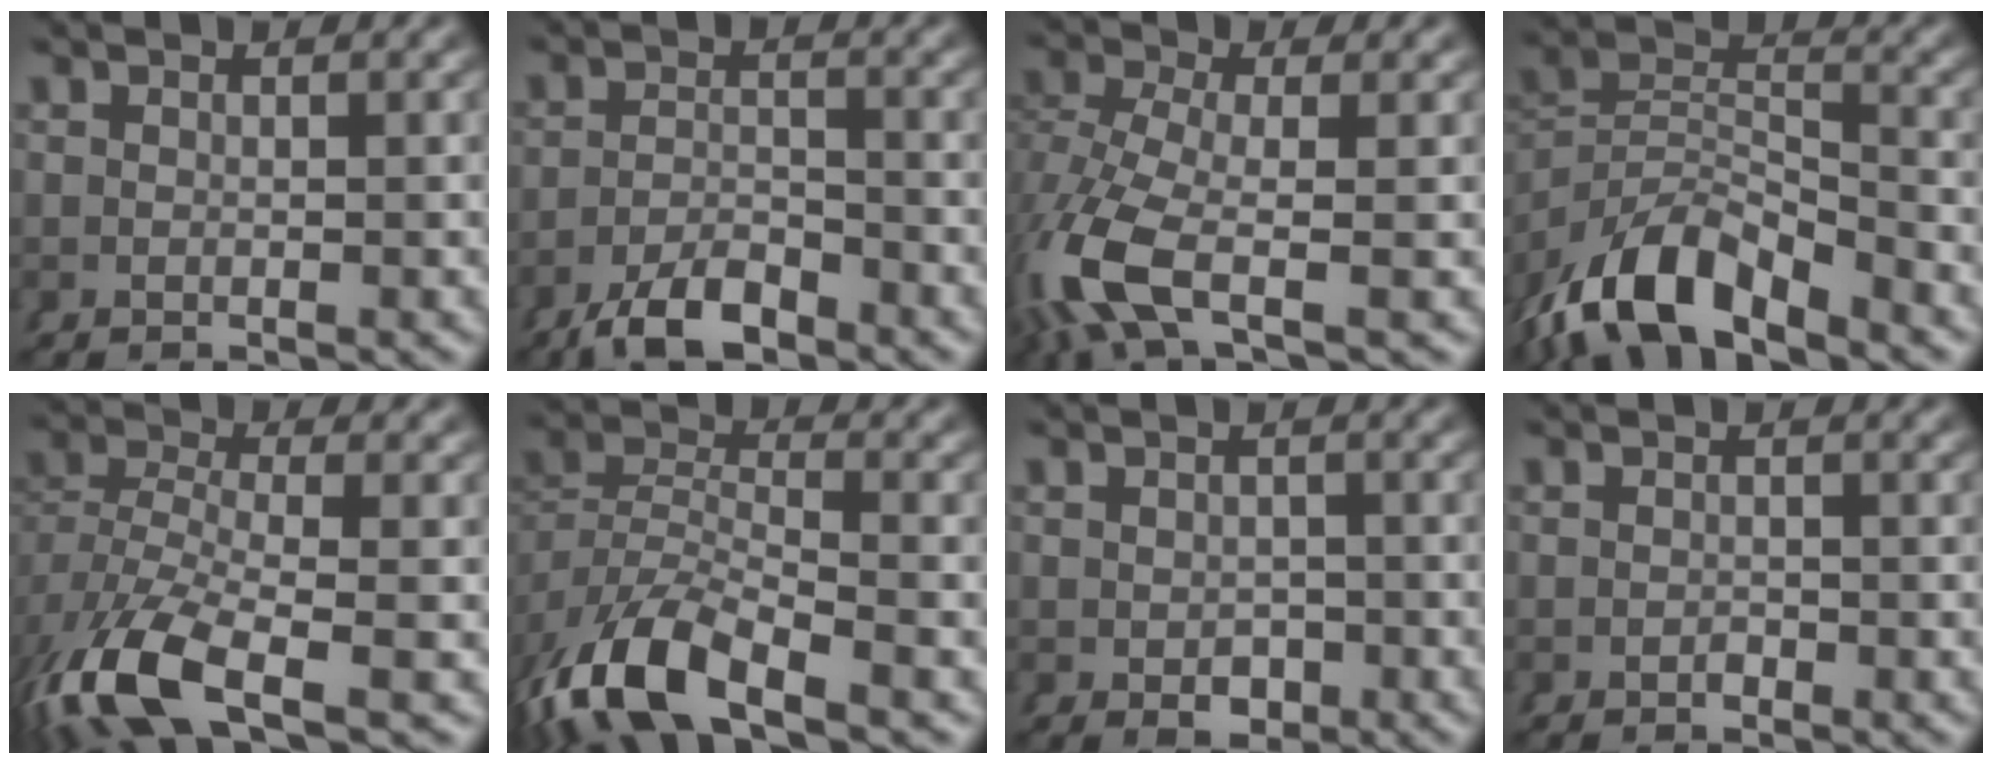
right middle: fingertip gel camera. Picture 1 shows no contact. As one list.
[{"total": 4.6, "force": [-3.9, 1.5, 2.1], "torque": [-0.024, -0.004, -0.067]}, {"total": 6.9, "force": [-2.1, 3.8, 5.4], "torque": [-0.148, -0.035, -0.020]}, {"total": 7.8, "force": [-4.2, 4.8, 4.6], "torque": [-0.108, -0.034, -0.061]}, {"total": 8.3, "force": [-4.8, 4.0, 5.6], "torque": [-0.148, -0.055, -0.053]}, {"total": 8.3, "force": [-4.0, 4.7, 5.5], "torque": [-0.135, -0.039, -0.054]}, {"total": 2.2, "force": [-0.9, 1.7, 1.1], "torque": [-0.010, -0.017, -0.005]}, {"total": 0.8, "force": [-0.6, 0.4, 0.1], "torque": [-0.003, -0.004, -0.013]}]